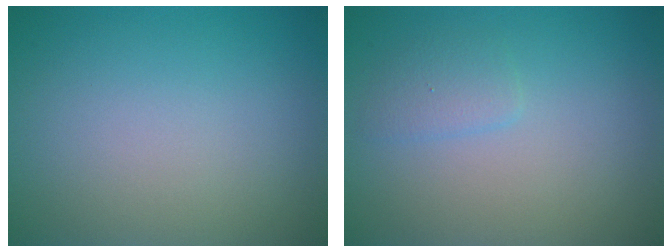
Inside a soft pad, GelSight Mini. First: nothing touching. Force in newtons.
{"total": 1.3, "press": 1.3, "slide": 0.1}